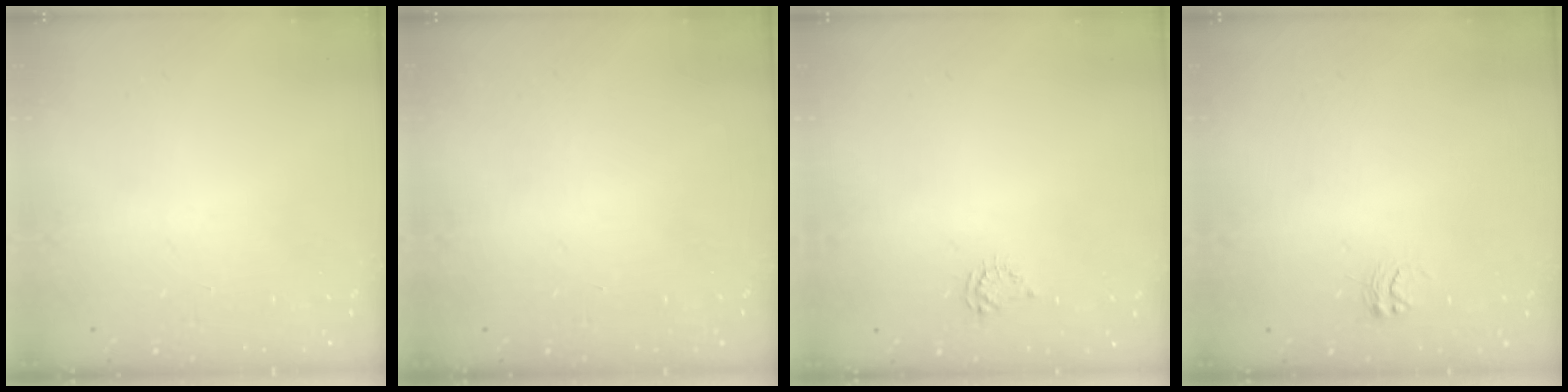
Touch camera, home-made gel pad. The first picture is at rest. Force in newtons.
{"total": 0.0}
{"total": 3.4, "press": 3.3, "slide": 0.5}
{"total": 2.6, "press": 2.6, "slide": 0.2}